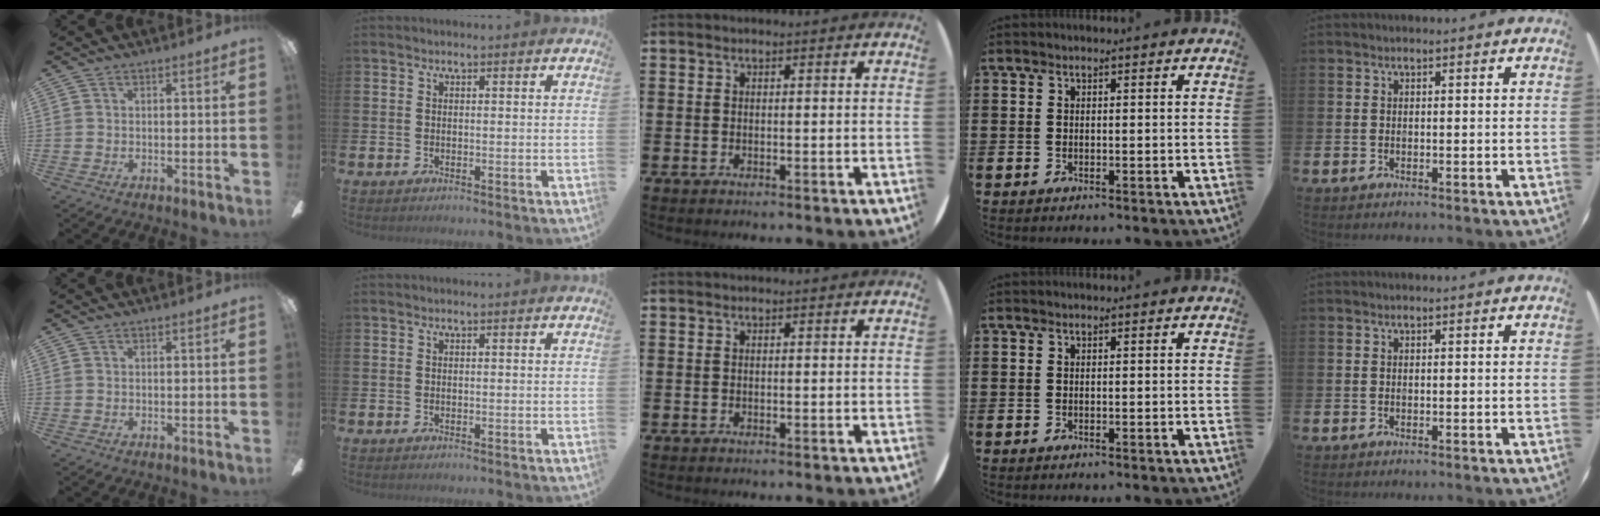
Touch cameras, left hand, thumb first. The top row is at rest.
{}